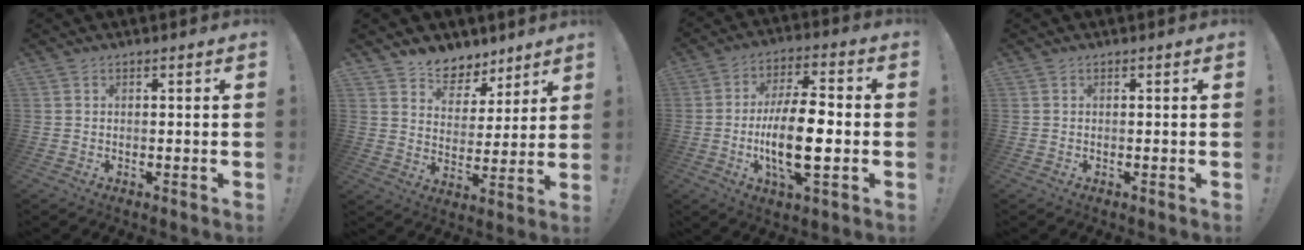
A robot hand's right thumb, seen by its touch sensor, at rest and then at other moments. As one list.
[{"total": 8.1, "force": [6.1, 5.1, 1.3], "torque": [-0.027, -0.048, 0.122]}, {"total": 15.4, "force": [-2.6, 5.5, 14.1], "torque": [-0.262, 0.003, -0.049]}, {"total": 0.0}]